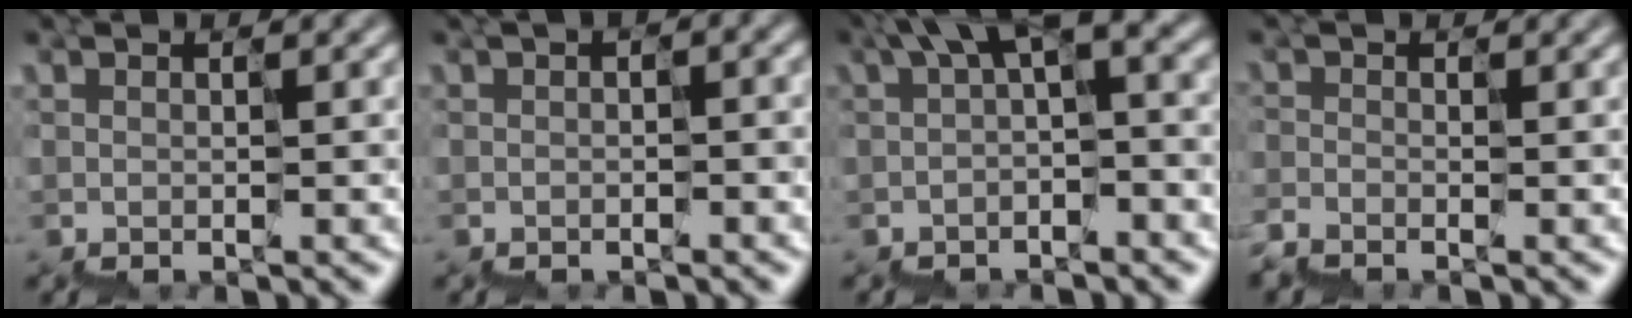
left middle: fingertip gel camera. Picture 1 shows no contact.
{"total": 1.6, "force": [-0.2, 0.9, 1.3], "torque": [-0.016, 0.012, -0.006]}
{"total": 4.9, "force": [1.4, 1.8, 4.3], "torque": [-0.072, 0.014, 0.015]}
{"total": 1.6, "force": [-1.4, -0.2, -0.5], "torque": [0.031, -0.001, -0.035]}